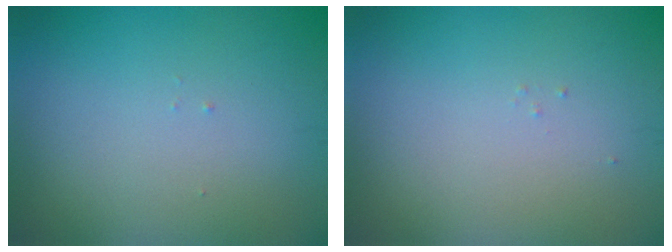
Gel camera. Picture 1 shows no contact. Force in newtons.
{"total": 0.0}